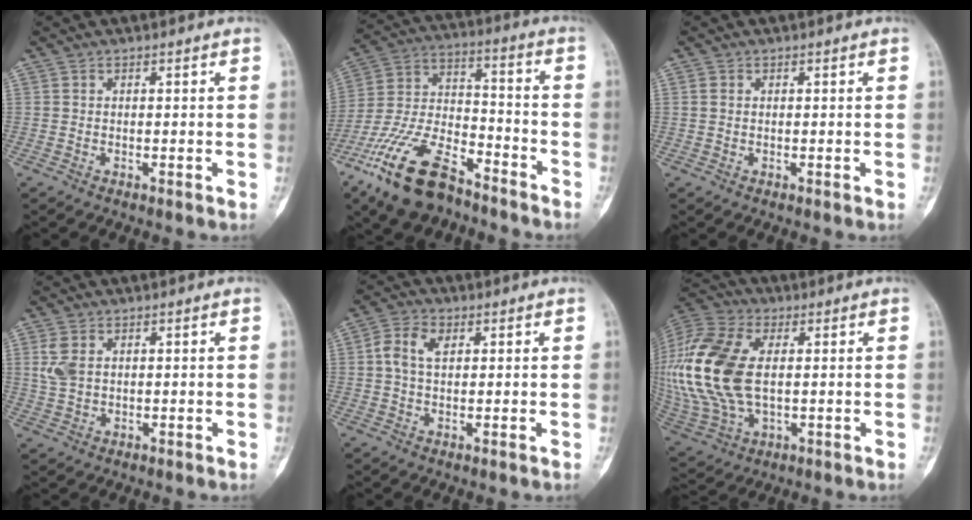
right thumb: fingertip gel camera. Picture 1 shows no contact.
{"total": 18.8, "force": [-12.6, 8.3, 11.3], "torque": [-0.224, 0.066, -0.234]}
{"total": 0.9, "force": [0.1, 0.7, 0.6], "torque": [-0.011, 0.000, 0.002]}
{"total": 4.5, "force": [1.0, 3.0, 3.2], "torque": [-0.075, 0.002, 0.024]}
{"total": 5.2, "force": [1.2, 3.2, 4.0], "torque": [-0.079, 0.012, 0.019]}
{"total": 23.4, "force": [1.7, 13.6, 19.0], "torque": [-0.442, -0.005, 0.035]}